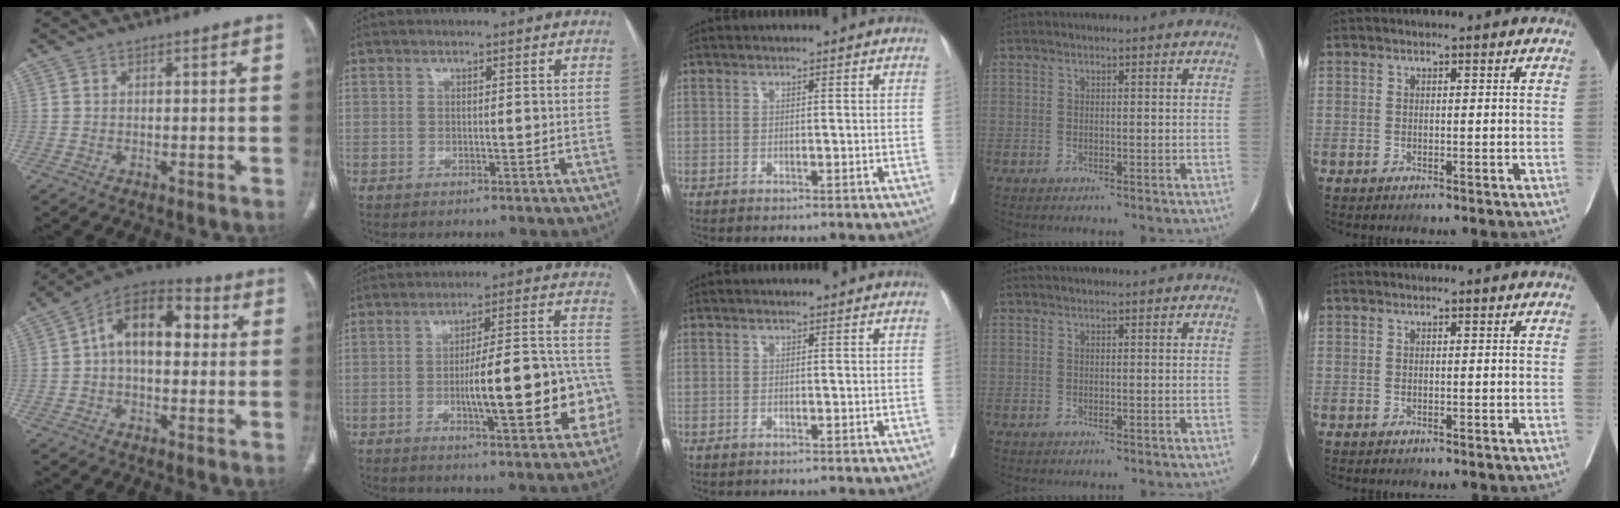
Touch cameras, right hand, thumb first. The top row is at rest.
{"thumb": {"total": 14.3, "force": [2.0, 8.5, 11.4], "torque": [-0.157, 0.039, 0.021]}, "index": {"total": 15.8, "force": [-4.4, 3.1, 14.8], "torque": [-0.189, 0.032, -0.054]}}